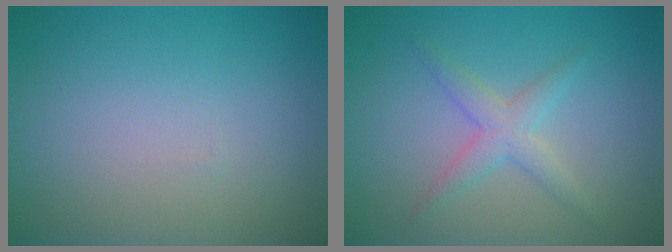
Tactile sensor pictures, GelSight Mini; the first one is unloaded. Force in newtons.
{"total": 2.3, "press": 2.3, "slide": 0.1}